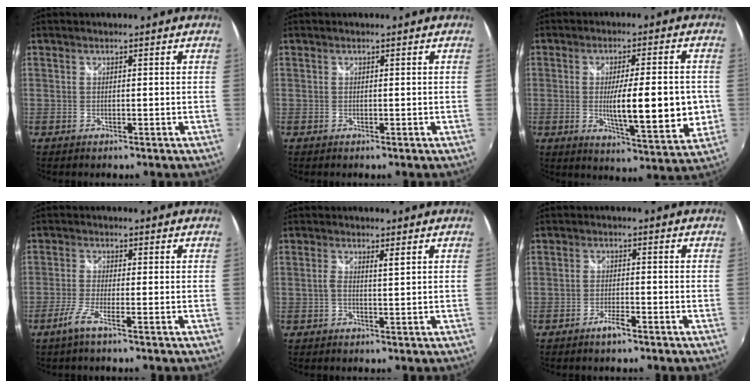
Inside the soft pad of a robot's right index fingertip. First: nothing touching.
{"total": 0.0}
{"total": 14.1, "force": [-1.4, 2.6, 13.8], "torque": [-0.212, -0.026, -0.015]}
{"total": 3.8, "force": [-2.4, -0.4, 2.9], "torque": [-0.078, -0.009, -0.051]}
{"total": 1.7, "force": [0.5, -0.2, 1.6], "torque": [-0.029, -0.001, 0.005]}
{"total": 2.7, "force": [-2.0, 0.6, 1.7], "torque": [-0.045, -0.001, -0.042]}